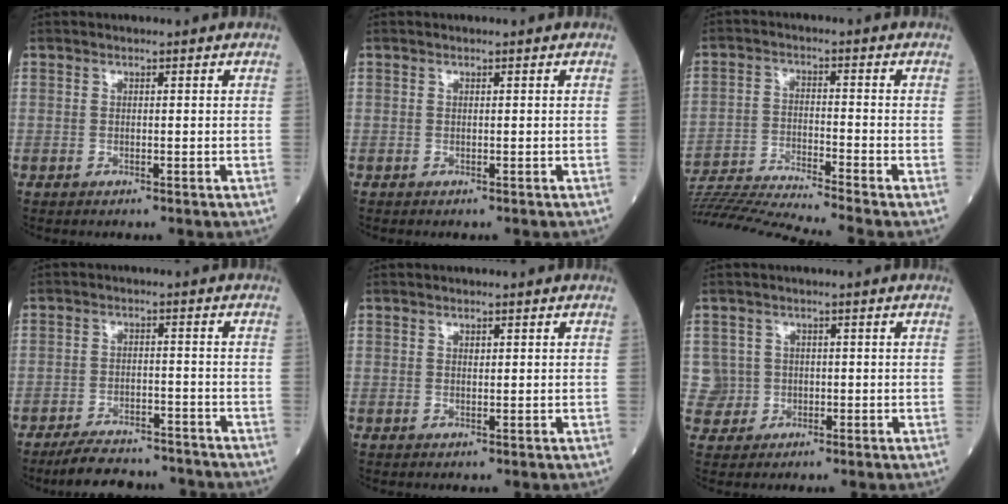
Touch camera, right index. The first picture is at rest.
{"total": 0.0}
{"total": 15.0, "force": [-13.7, -3.3, 4.9], "torque": [-0.067, -0.014, -0.232]}
{"total": 10.3, "force": [-9.5, 2.5, 3.1], "torque": [-0.046, 0.006, -0.139]}
{"total": 0.5, "force": [0.2, 0.3, 0.4], "torque": [-0.007, -0.001, 0.003]}
{"total": 3.4, "force": [0.0, 3.3, -0.6], "torque": [0.022, 0.010, -0.001]}